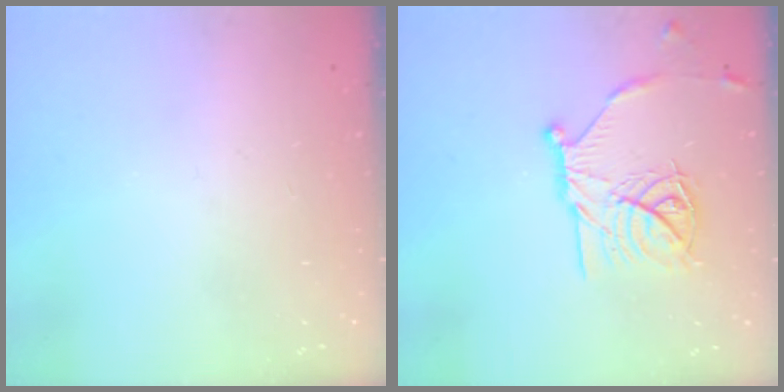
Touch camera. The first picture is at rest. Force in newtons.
{"total": 17.0, "press": 17.0, "slide": 1.0}